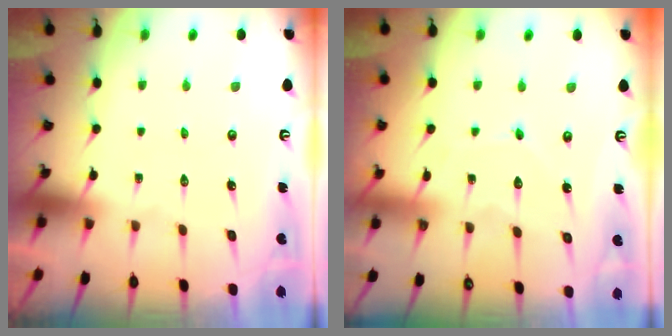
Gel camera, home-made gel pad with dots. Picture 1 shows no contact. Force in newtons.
{"total": 3.9, "press": 3.9, "slide": 0.1}